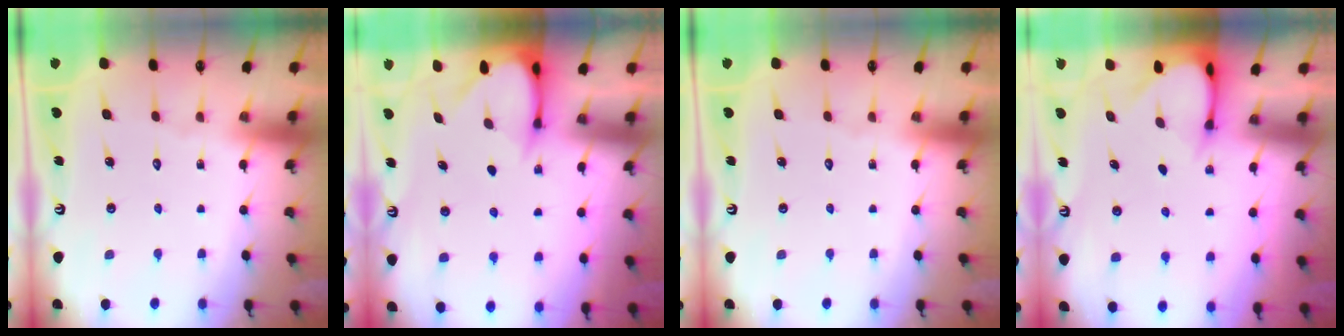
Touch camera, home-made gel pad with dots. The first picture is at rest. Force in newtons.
{"total": 3.3, "press": 3.3, "slide": 0.3}
{"total": 0.0}
{"total": 3.1, "press": 3.1, "slide": 0.2}